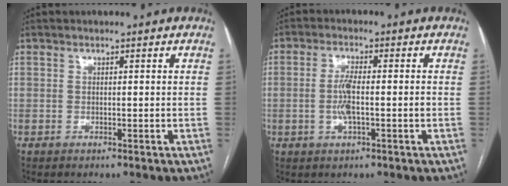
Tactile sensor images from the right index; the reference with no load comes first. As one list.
[{"total": 4.7, "force": [-0.9, 0.7, 4.5], "torque": [-0.097, 0.002, -0.016]}]